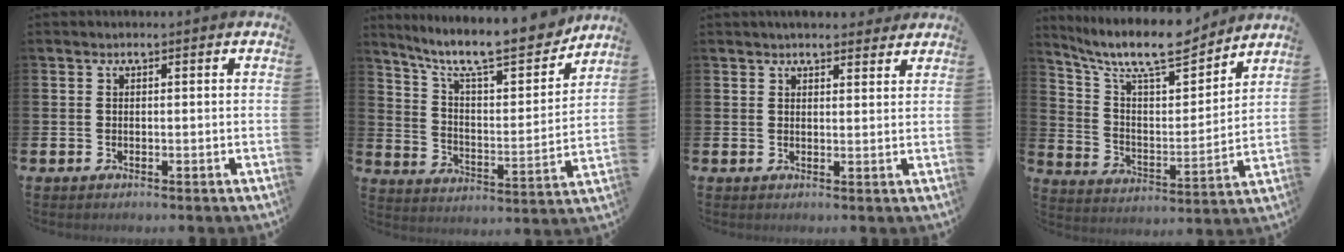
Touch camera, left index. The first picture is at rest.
{"total": 12.2, "force": [10.5, 2.7, 5.7], "torque": [-0.132, -0.070, 0.176]}
{"total": 3.0, "force": [2.9, 0.6, 0.2], "torque": [-0.002, -0.014, 0.053]}
{"total": 11.2, "force": [9.7, 2.8, 4.9], "torque": [-0.116, -0.066, 0.166]}